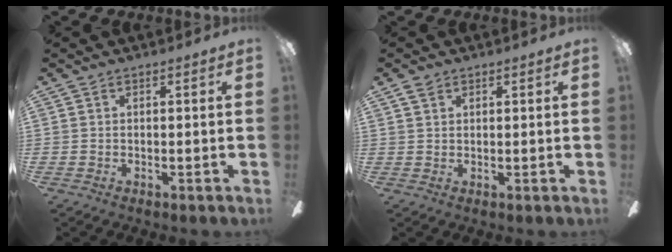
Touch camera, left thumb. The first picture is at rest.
{"total": 2.1, "force": [1.5, 1.3, 0.8], "torque": [-0.010, -0.002, 0.026]}